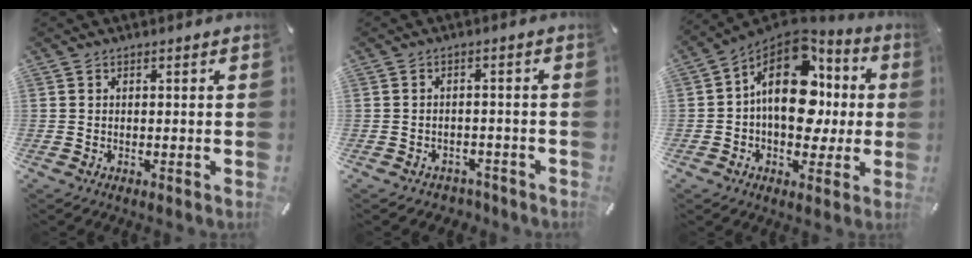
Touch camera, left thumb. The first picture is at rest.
{"total": 2.7, "force": [-2.0, 1.7, 0.6], "torque": [-0.011, 0.011, -0.041]}
{"total": 19.6, "force": [3.0, 13.1, 14.2], "torque": [-0.230, -0.018, 0.053]}